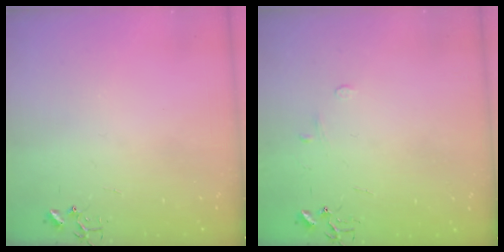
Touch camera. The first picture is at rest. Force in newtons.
{"total": 5.4, "press": 5.4, "slide": 0.6}